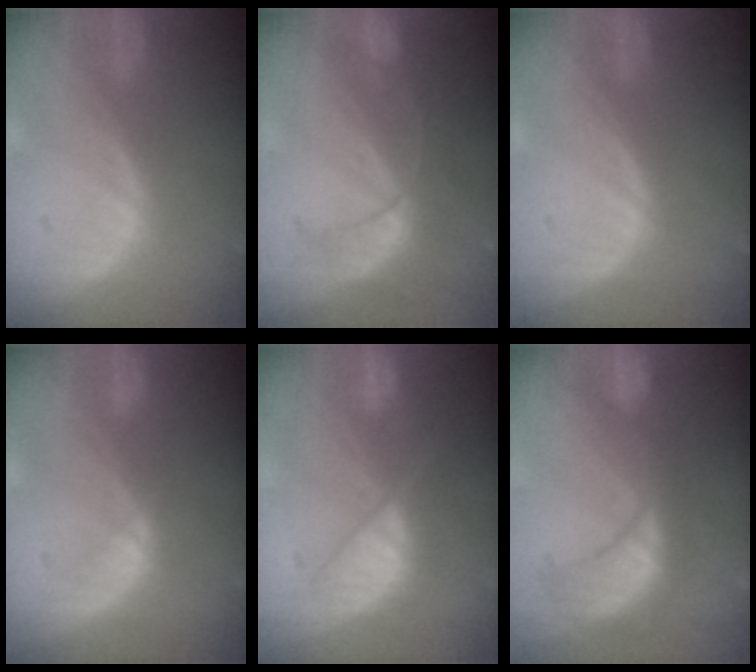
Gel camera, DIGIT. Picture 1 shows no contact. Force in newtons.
{"total": 8.0, "press": 7.1, "slide": 3.8}
{"total": 0.0}
{"total": 2.4, "press": 2.3, "slide": 0.5}
{"total": 7.7, "press": 7.5, "slide": 1.7}
{"total": 9.1, "press": 9.0, "slide": 1.1}